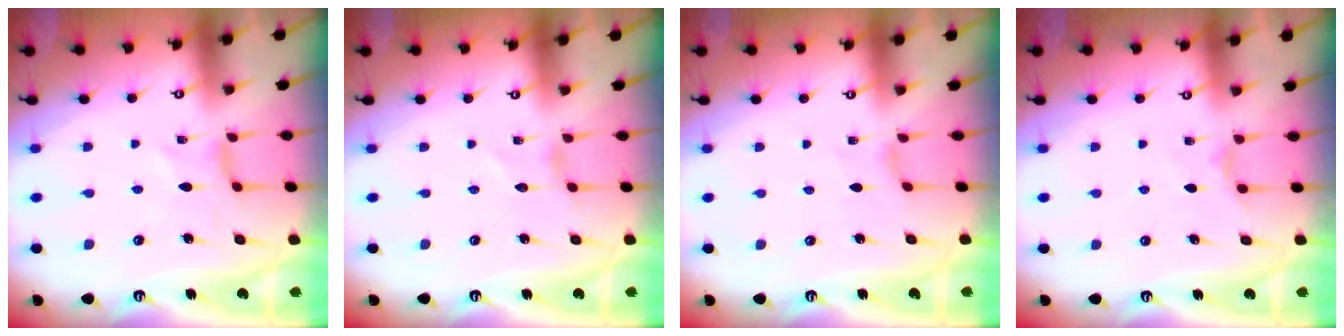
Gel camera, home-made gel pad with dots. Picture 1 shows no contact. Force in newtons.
{"total": 0.0}
{"total": 0.0}
{"total": 3.9, "press": 3.9, "slide": 0.5}